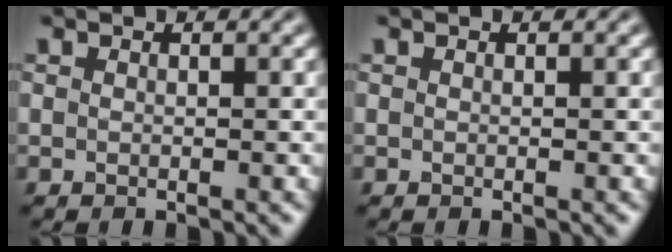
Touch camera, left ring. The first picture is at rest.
{"total": 0.0}